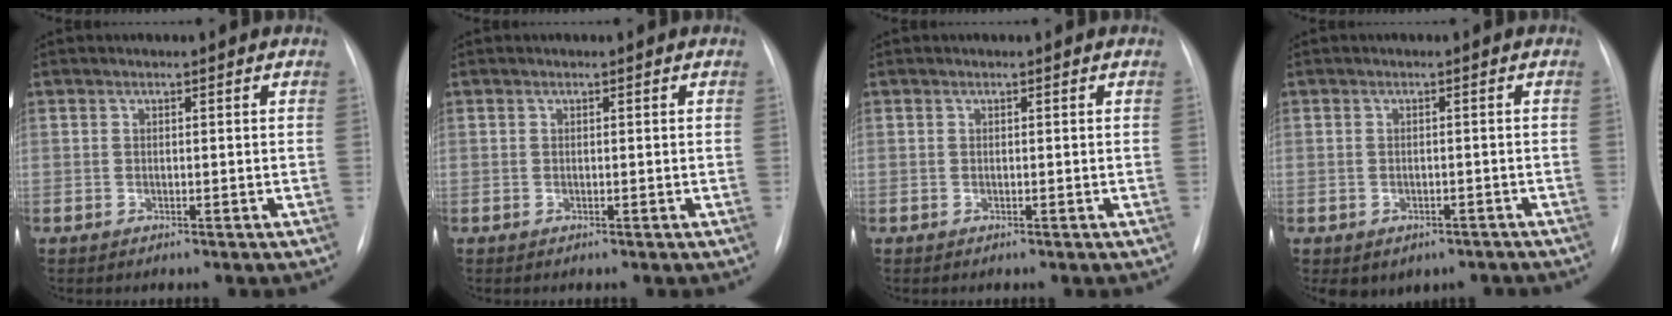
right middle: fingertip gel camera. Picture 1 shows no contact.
{"total": 0.0}
{"total": 0.0}
{"total": 5.8, "force": [-4.0, 3.9, 1.5], "torque": [-0.014, 0.021, -0.044]}